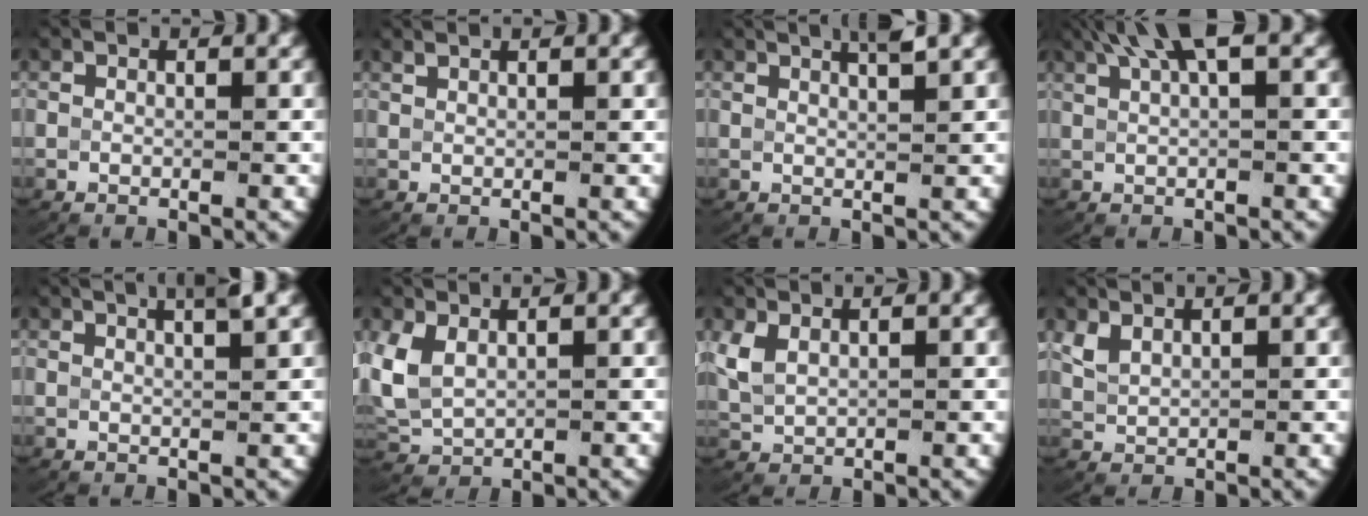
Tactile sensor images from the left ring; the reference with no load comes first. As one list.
[{"total": 0.6, "force": [0.5, -0.1, 0.2], "torque": [-0.008, 0.002, 0.014]}, {"total": 3.5, "force": [2.6, 0.5, 2.2], "torque": [-0.035, 0.002, 0.043]}, {"total": 4.4, "force": [2.9, 0.8, 3.1], "torque": [-0.060, 0.010, 0.051]}, {"total": 5.1, "force": [3.3, 1.6, 3.6], "torque": [-0.048, 0.012, 0.047]}, {"total": 4.8, "force": [0.2, 4.0, 2.6], "torque": [-0.094, -0.016, 0.020]}, {"total": 2.8, "force": [0.6, 2.2, 1.6], "torque": [-0.055, -0.004, 0.025]}, {"total": 2.2, "force": [1.0, 1.5, 1.2], "torque": [-0.039, -0.002, 0.031]}]